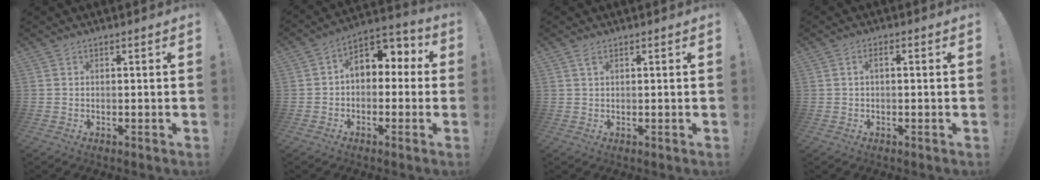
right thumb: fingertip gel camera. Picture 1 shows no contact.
{"total": 8.7, "force": [1.4, 6.5, 5.6], "torque": [-0.079, 0.004, 0.032]}
{"total": 1.7, "force": [1.0, 0.6, 1.3], "torque": [-0.019, -0.001, 0.015]}
{"total": 2.1, "force": [-0.3, 0.7, 1.9], "torque": [-0.039, 0.008, -0.005]}